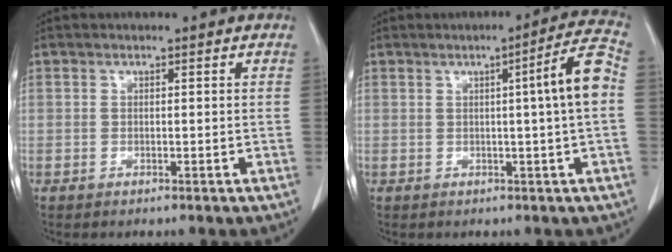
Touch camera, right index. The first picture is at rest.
{"total": 6.9, "force": [0.3, -1.0, 6.9], "torque": [-0.096, 0.006, 0.003]}